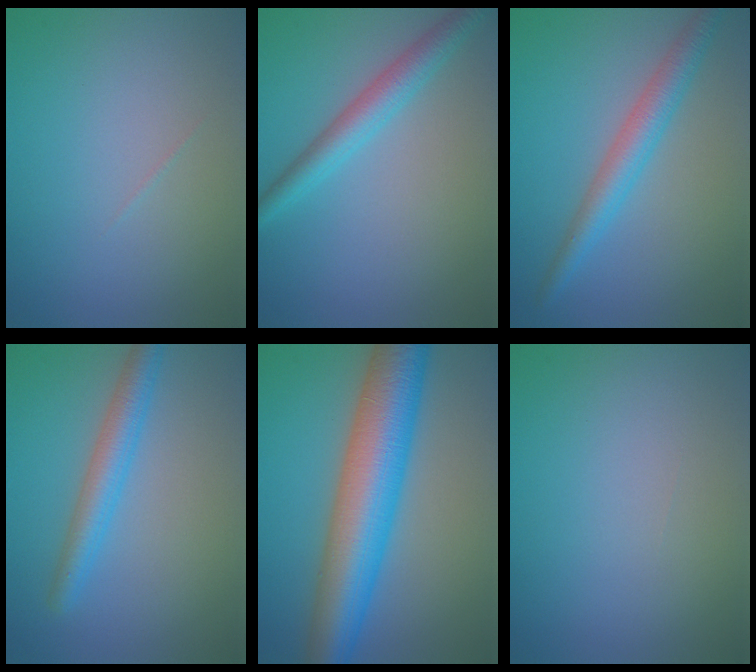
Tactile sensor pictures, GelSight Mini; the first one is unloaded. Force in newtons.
{"total": 3.4, "press": 3.4, "slide": 0.1}
{"total": 3.6, "press": 3.6, "slide": 0.1}
{"total": 3.4, "press": 3.4, "slide": 0.1}
{"total": 10.6, "press": 10.6, "slide": 0.1}
{"total": 0.0}